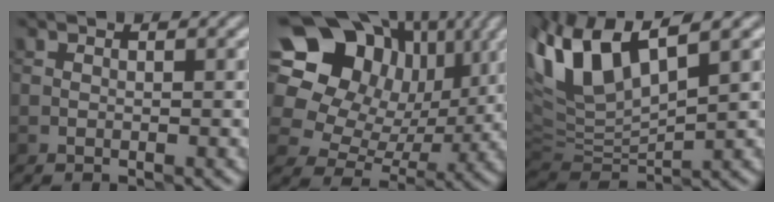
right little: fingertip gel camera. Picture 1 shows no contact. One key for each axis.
{"total": 15.5, "fx": 6.3, "fy": 12.3, "fz": 7.1, "tx": -0.200, "ty": 0.065, "tz": 0.116}
{"total": 8.9, "fx": 4.9, "fy": 3.0, "fz": 6.9, "tx": -0.161, "ty": 0.017, "tz": 0.094}